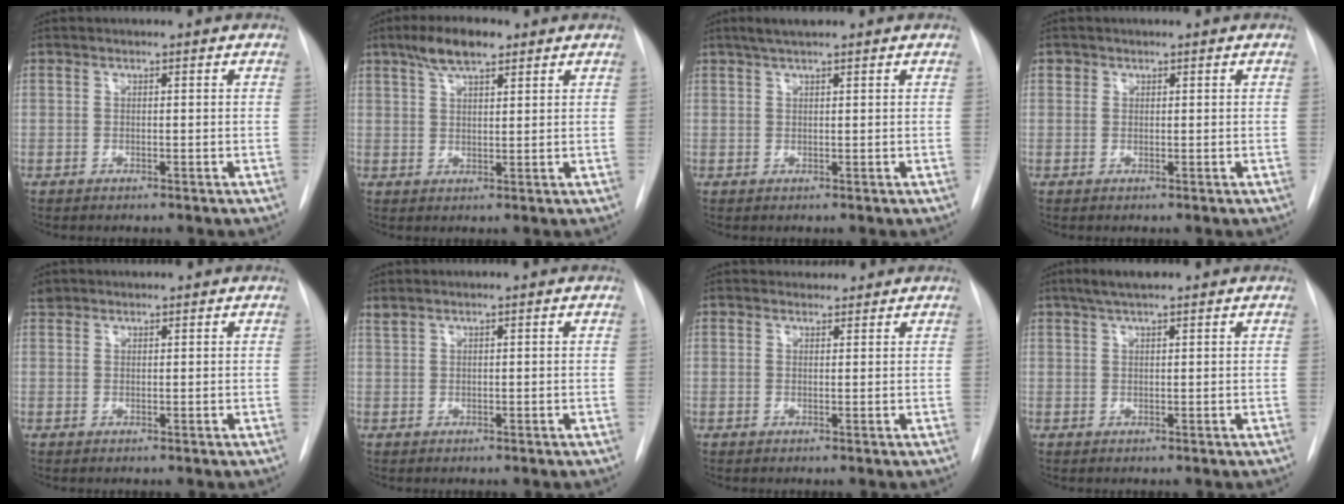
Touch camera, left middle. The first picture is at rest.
{"total": 6.1, "force": [4.1, 1.8, 4.1], "torque": [-0.081, 0.014, 0.073]}
{"total": 3.0, "force": [2.3, 0.3, 1.9], "torque": [-0.038, 0.012, 0.041]}
{"total": 0.8, "force": [0.4, 0.7, 0.0], "torque": [0.010, 0.003, 0.003]}
{"total": 1.6, "force": [1.4, 0.7, -0.1], "torque": [0.001, 0.015, 0.025]}
{"total": 0.9, "force": [0.8, 0.0, 0.3], "torque": [-0.012, 0.013, 0.022]}
{"total": 2.0, "force": [1.8, 0.8, 0.0], "torque": [0.001, 0.009, 0.027]}
{"total": 3.7, "force": [2.7, 0.5, 2.4], "torque": [-0.049, 0.013, 0.050]}